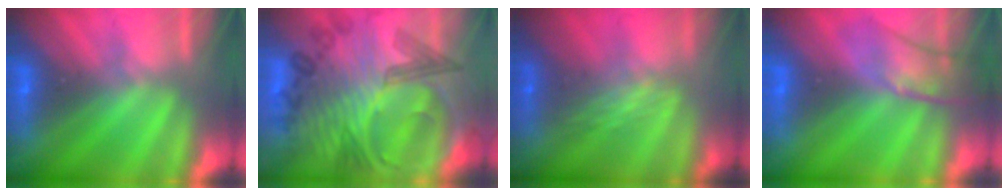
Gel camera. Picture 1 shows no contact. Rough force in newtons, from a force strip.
{"total": 6.6}
{"total": 2.4}
{"total": 2.9}